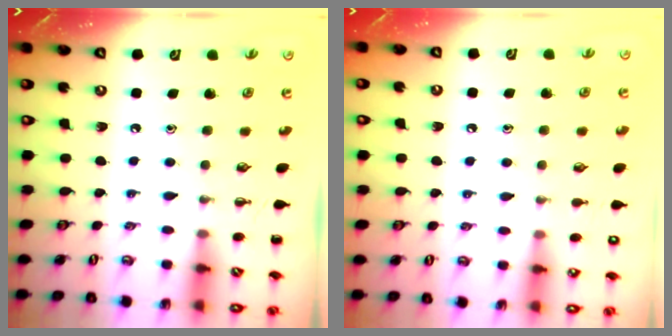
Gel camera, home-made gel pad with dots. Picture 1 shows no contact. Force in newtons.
{"total": 6.0, "press": 5.8, "slide": 1.7}